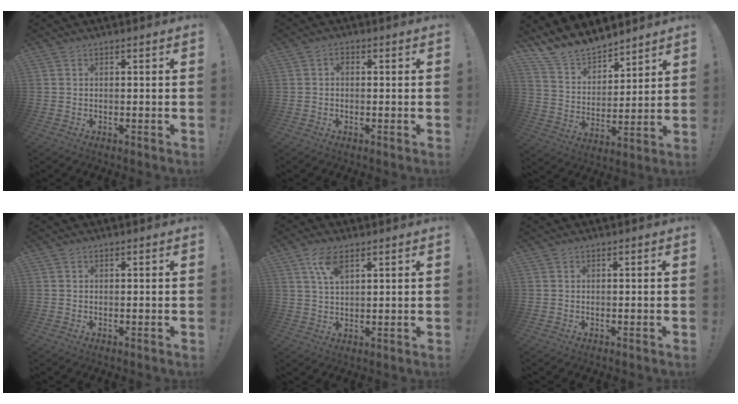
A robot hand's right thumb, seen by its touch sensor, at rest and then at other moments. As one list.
[{"total": 1.6, "force": [-0.5, 1.1, 1.1], "torque": [-0.024, 0.008, -0.010]}, {"total": 12.3, "force": [11.6, 3.7, 1.5], "torque": [-0.065, -0.102, 0.220]}, {"total": 0.0}, {"total": 6.7, "force": [3.8, 2.8, 4.7], "torque": [-0.091, -0.008, 0.069]}, {"total": 0.0}]